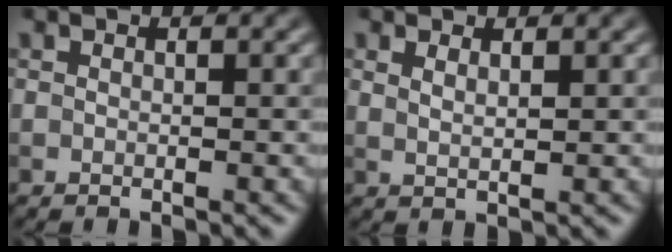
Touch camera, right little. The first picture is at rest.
{"total": 1.2, "force": [0.8, 0.3, 0.9], "torque": [-0.017, -0.002, 0.015]}